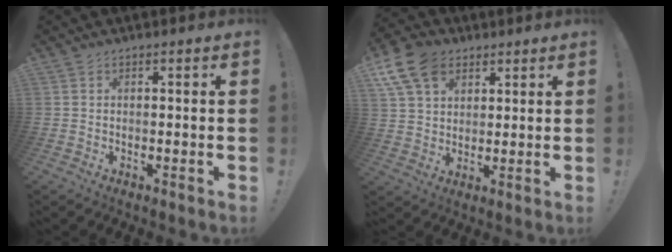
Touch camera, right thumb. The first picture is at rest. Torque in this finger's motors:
{"motor_torque": [-0.03, 0.41, 0.34, -0.13, 0.06]}